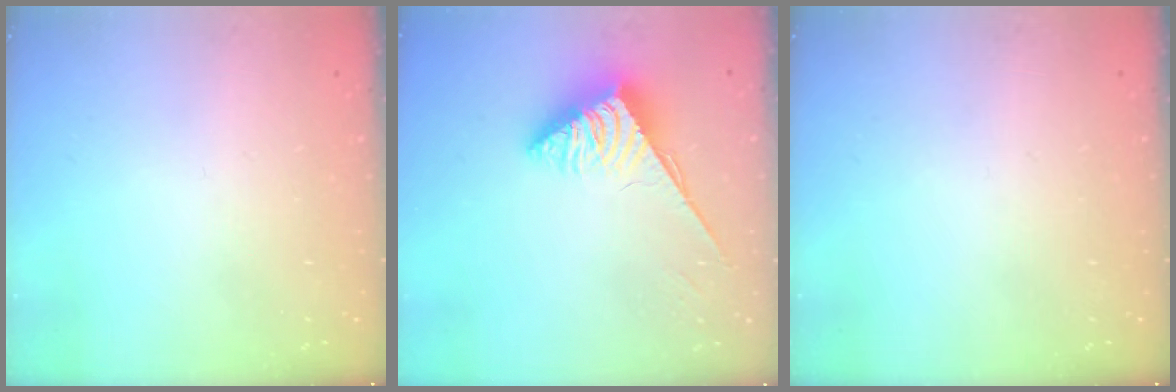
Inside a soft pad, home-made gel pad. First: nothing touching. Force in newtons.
{"total": 3.8, "press": 3.8, "slide": 0.6}
{"total": 0.0}